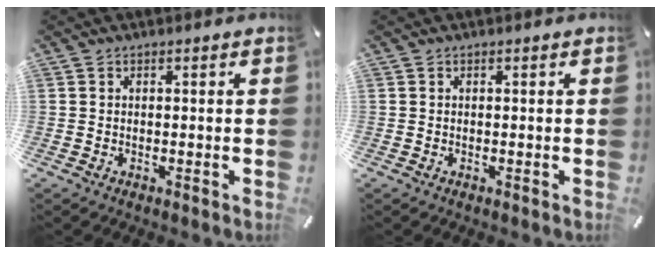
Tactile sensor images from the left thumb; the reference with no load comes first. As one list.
[{"total": 0.0}]